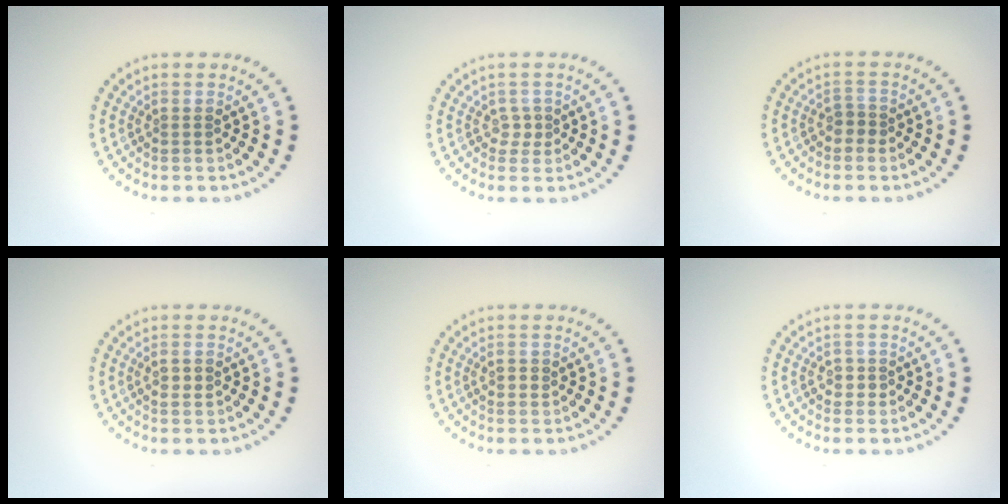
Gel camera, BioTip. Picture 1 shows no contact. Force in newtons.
{"total": 1.1, "press": 0.9, "slide": 0.6}
{"total": 1.3, "press": 1.1, "slide": 0.8}
{"total": 1.1, "press": 1.1, "slide": 0.2}
{"total": 1.0, "press": 0.9, "slide": 0.4}
{"total": 1.2, "press": 1.0, "slide": 0.6}